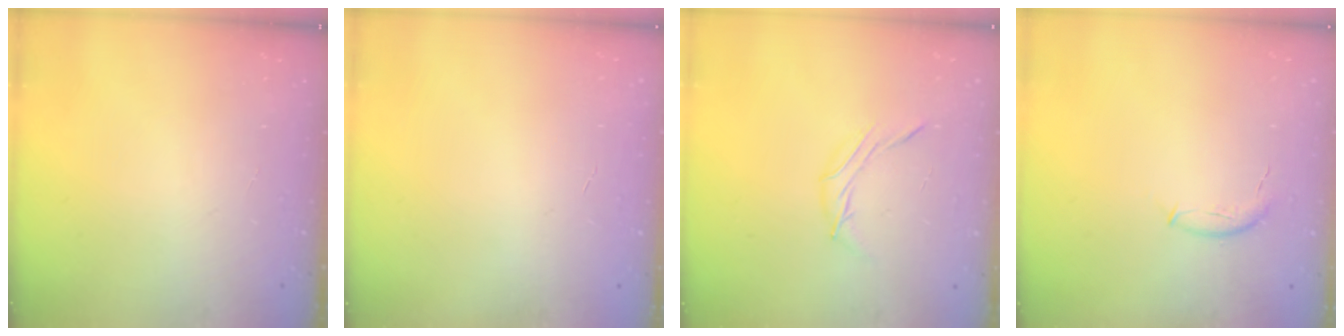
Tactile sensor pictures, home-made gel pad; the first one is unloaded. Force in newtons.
{"total": 0.0}
{"total": 5.7, "press": 5.6, "slide": 0.9}
{"total": 7.4, "press": 7.3, "slide": 1.2}